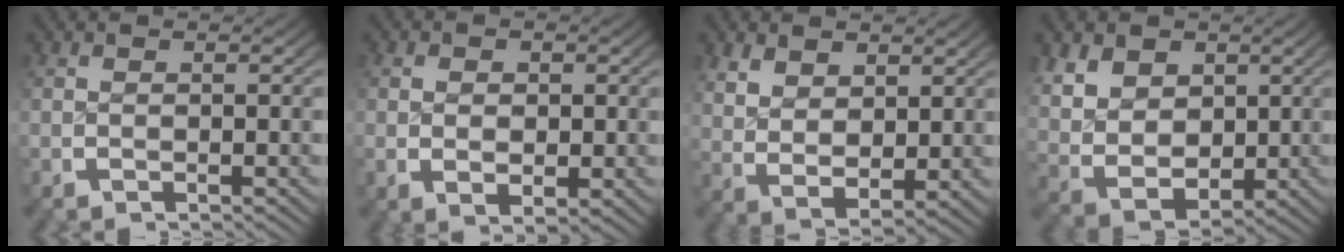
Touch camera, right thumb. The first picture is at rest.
{"total": 2.5, "force": [0.0, 1.7, 1.9], "torque": [-0.038, -0.015, 0.010]}
{"total": 5.0, "force": [1.2, 3.4, 3.5], "torque": [-0.076, -0.026, 0.042]}
{"total": 10.3, "force": [0.6, 8.1, 6.4], "torque": [-0.156, -0.048, 0.031]}